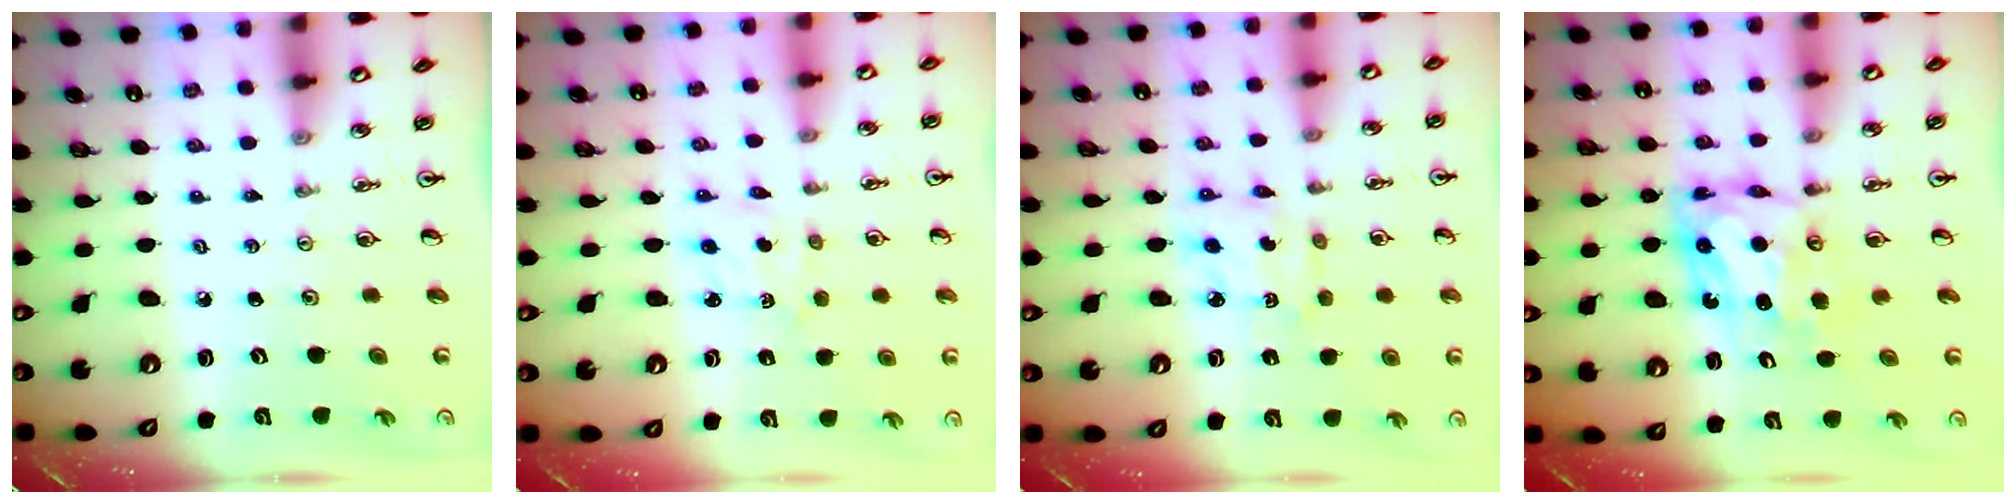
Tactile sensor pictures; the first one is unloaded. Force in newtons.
{"total": 1.8, "press": 1.8, "slide": 0.4}
{"total": 4.4, "press": 4.4, "slide": 0.2}
{"total": 7.8, "press": 7.7, "slide": 0.7}